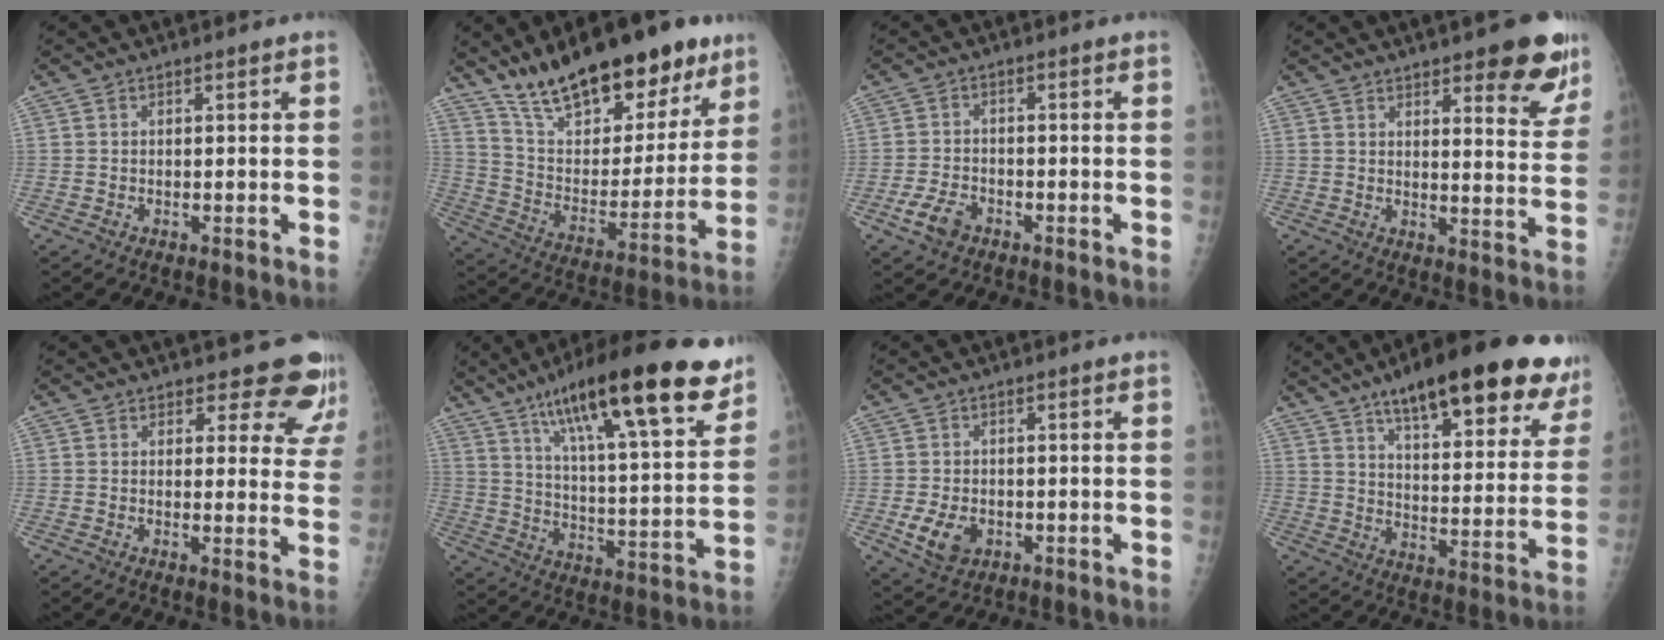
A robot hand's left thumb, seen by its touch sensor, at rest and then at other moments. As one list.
[{"total": 25.6, "force": [18.2, 10.4, 14.7], "torque": [-0.189, -0.071, 0.296]}, {"total": 4.8, "force": [-2.8, 3.0, 2.4], "torque": [-0.047, 0.011, -0.049]}, {"total": 11.7, "force": [7.5, 3.7, 8.2], "torque": [-0.056, -0.044, 0.093]}, {"total": 10.1, "force": [9.1, 4.1, 1.4], "torque": [0.036, -0.062, 0.078]}, {"total": 26.3, "force": [16.3, 6.3, 19.7], "torque": [-0.287, -0.042, 0.258]}, {"total": 5.8, "force": [-1.8, 4.3, 3.5], "torque": [-0.058, -0.003, -0.023]}, {"total": 27.0, "force": [18.3, 8.1, 18.1], "torque": [-0.217, -0.050, 0.250]}]